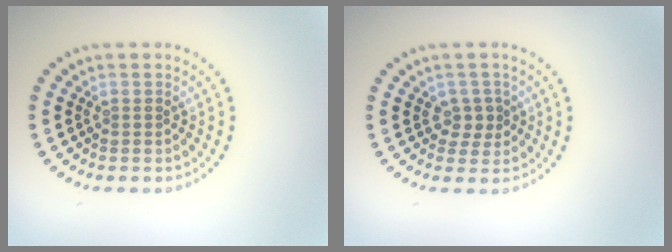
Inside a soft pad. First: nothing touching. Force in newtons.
{"total": 1.8, "press": 1.6, "slide": 0.8}